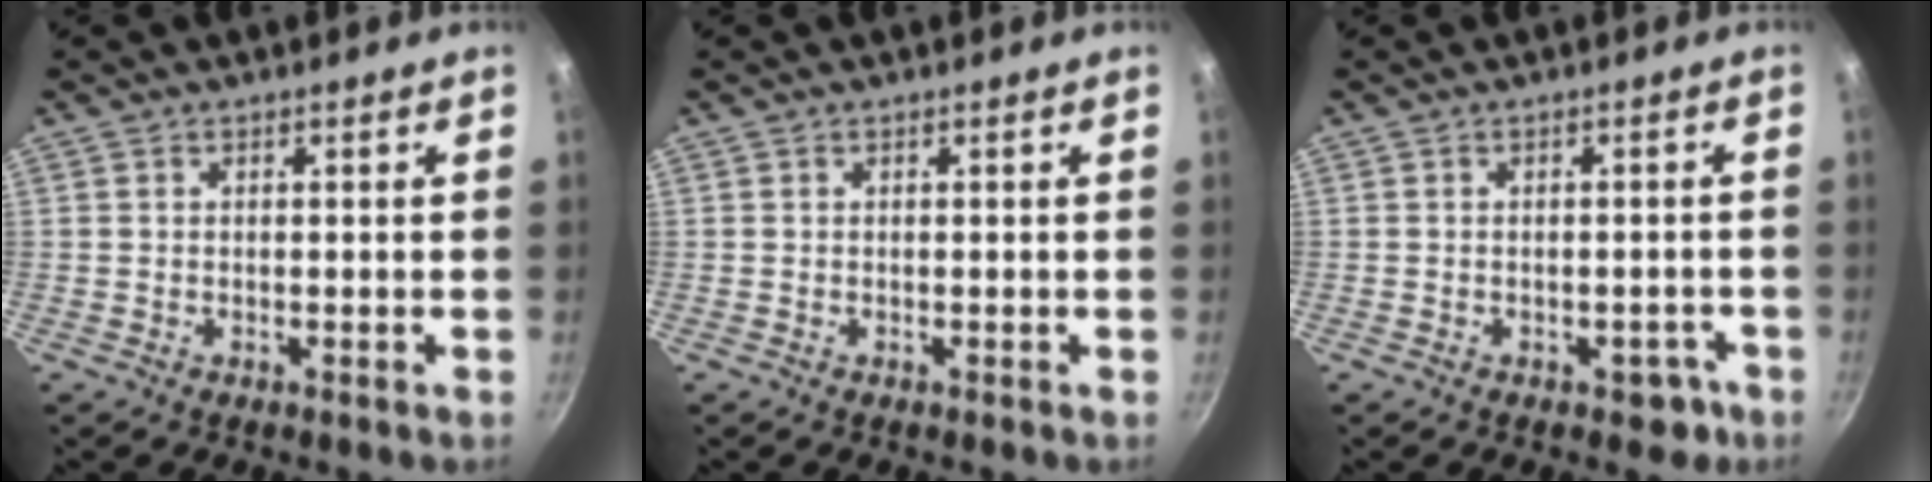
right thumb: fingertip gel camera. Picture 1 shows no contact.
{"total": 0.0}
{"total": 3.5, "force": [-1.8, 2.3, 2.0], "torque": [-0.005, 0.021, -0.006]}